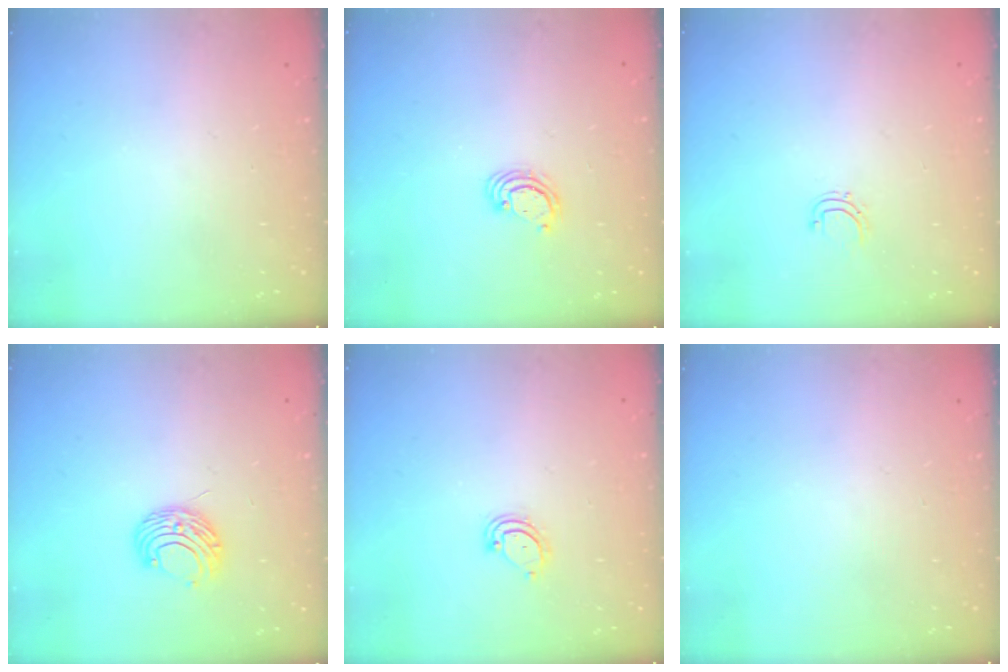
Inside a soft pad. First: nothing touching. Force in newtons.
{"total": 2.5, "press": 2.5, "slide": 0.2}
{"total": 3.8, "press": 3.8, "slide": 0.3}
{"total": 8.0, "press": 7.9, "slide": 0.6}
{"total": 5.3, "press": 5.3, "slide": 0.4}
{"total": 0.0}